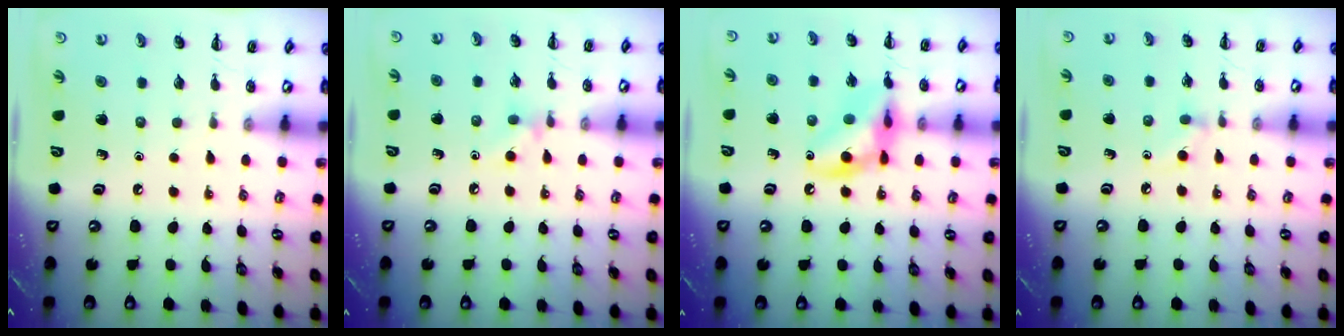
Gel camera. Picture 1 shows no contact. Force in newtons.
{"total": 4.8, "press": 4.5, "slide": 1.7}
{"total": 12.5, "press": 12.4, "slide": 1.8}
{"total": 4.1, "press": 3.7, "slide": 1.7}